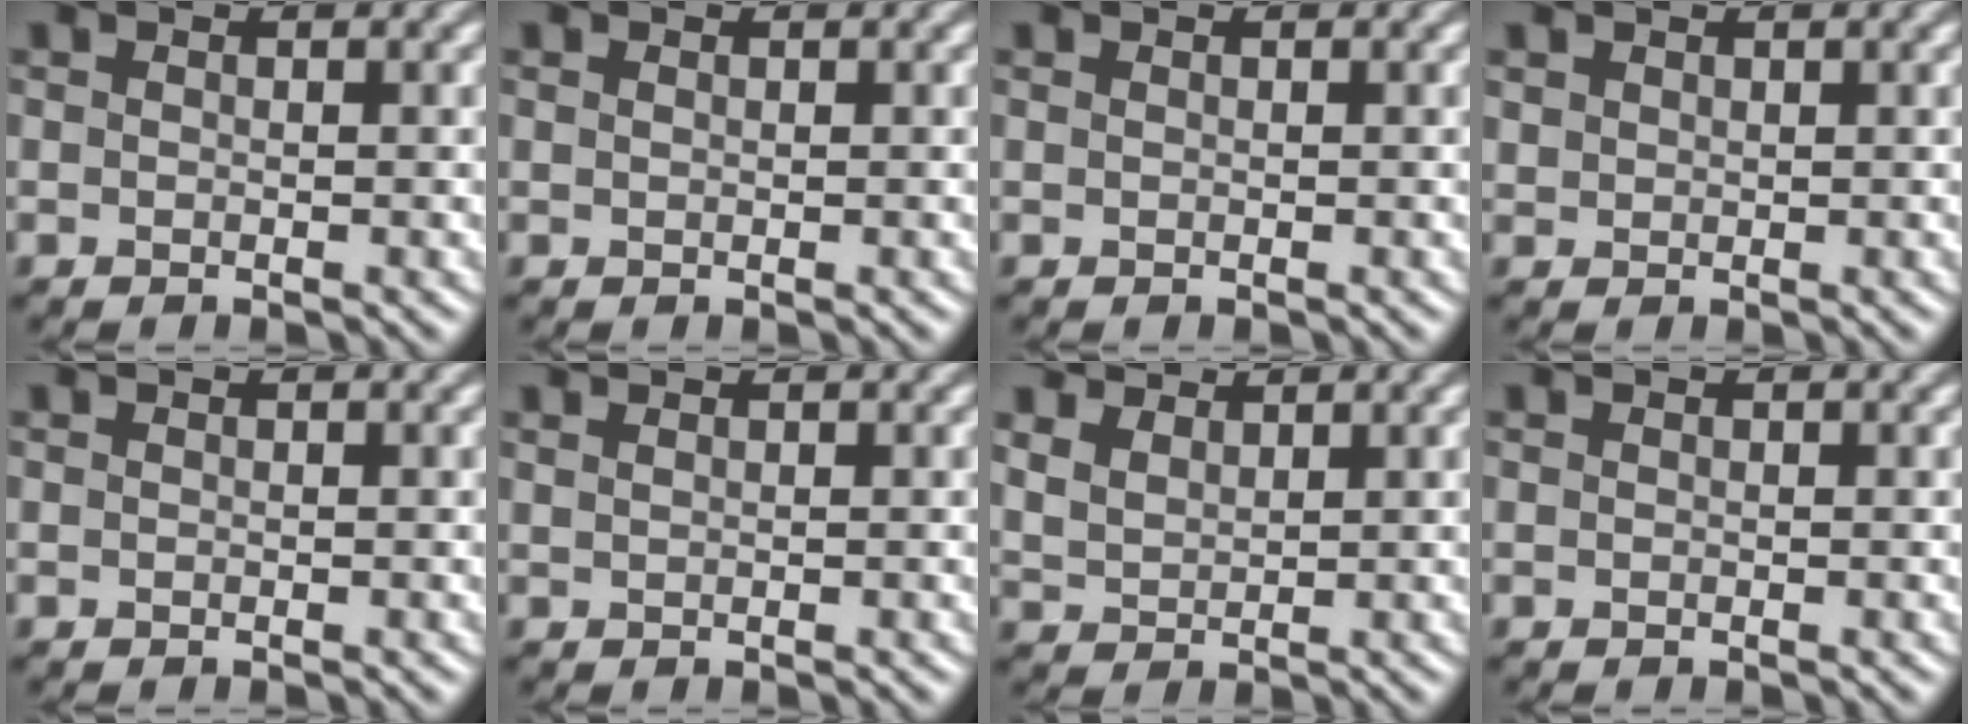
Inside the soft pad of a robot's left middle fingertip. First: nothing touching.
{"total": 0.0}
{"total": 0.0}
{"total": 1.0, "force": [0.7, 0.6, 0.1], "torque": [-0.004, -0.001, 0.019]}
{"total": 0.0}
{"total": 0.9, "force": [0.7, 0.4, 0.5], "torque": [-0.005, -0.004, 0.006]}
{"total": 4.0, "force": [3.1, 2.0, 1.3], "torque": [-0.047, -0.001, 0.067]}
{"total": 0.0}